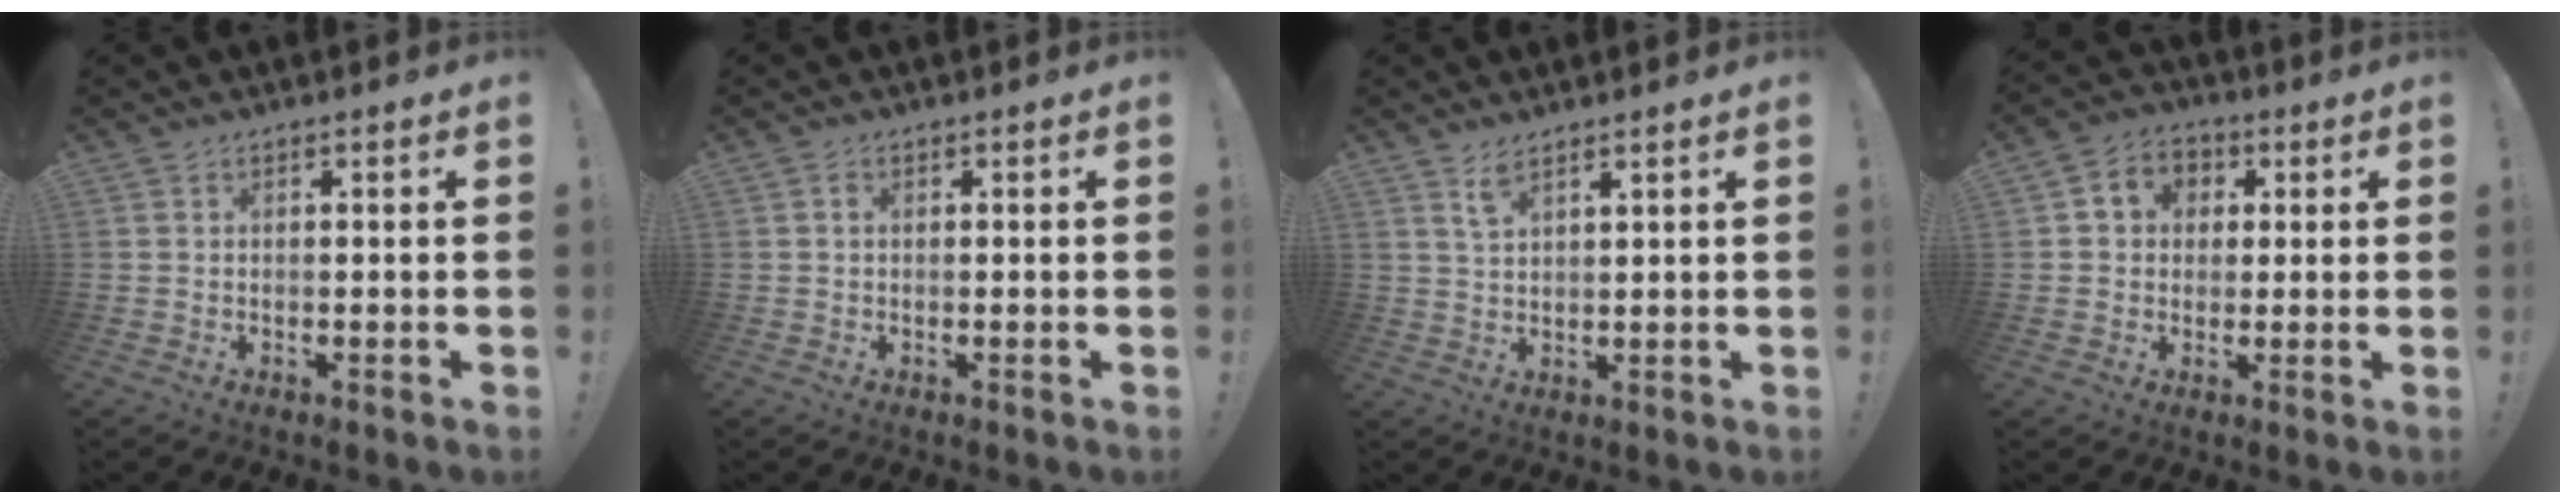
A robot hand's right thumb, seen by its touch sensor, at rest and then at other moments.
{"total": 0.8, "force": [0.1, 0.6, 0.6], "torque": [-0.007, 0.002, 0.000]}
{"total": 3.7, "force": [2.9, 0.9, 2.2], "torque": [-0.035, -0.015, 0.049]}
{"total": 7.0, "force": [1.1, 6.3, 2.9], "torque": [-0.041, 0.008, 0.025]}